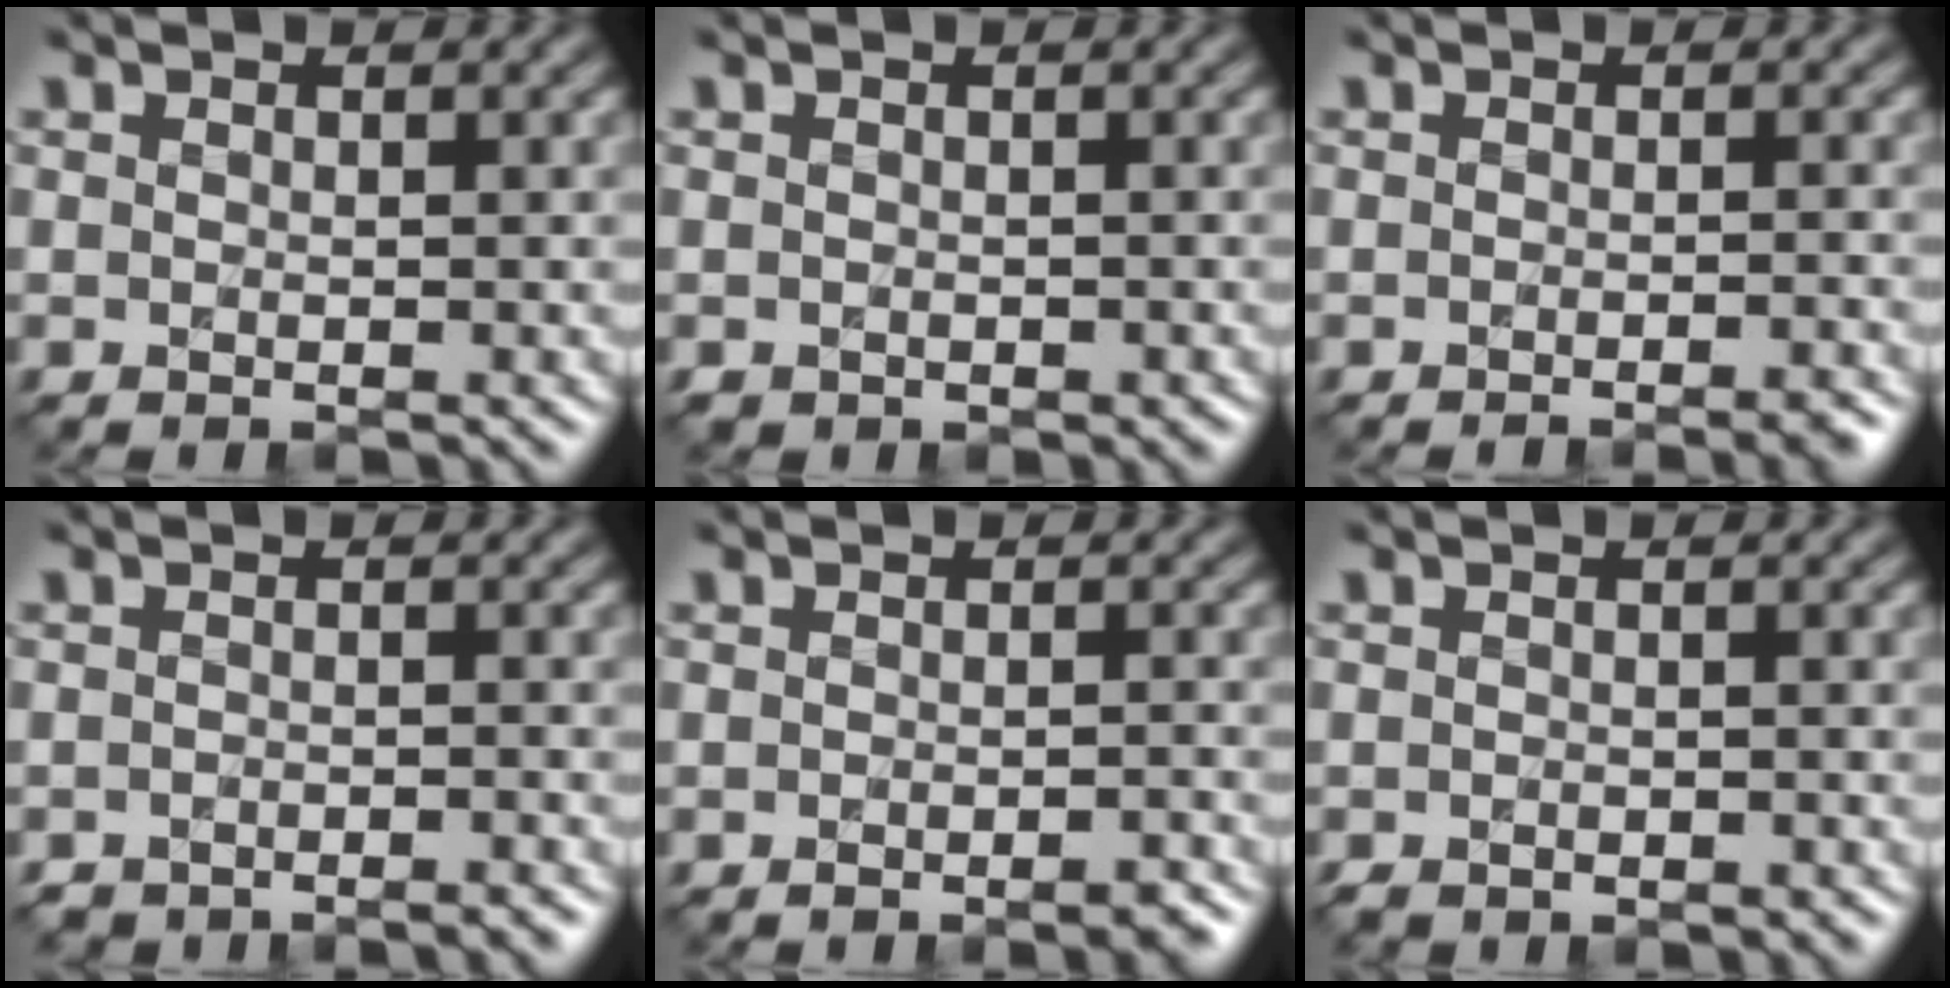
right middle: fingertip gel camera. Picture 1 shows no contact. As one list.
[{"total": 0.9, "force": [-0.5, 0.7, 0.4], "torque": [-0.007, -0.008, -0.008]}, {"total": 2.1, "force": [-1.6, 0.4, 1.3], "torque": [-0.005, 0.002, -0.025]}, {"total": 3.2, "force": [-3.1, 0.7, 0.3], "torque": [-0.002, 0.006, -0.037]}, {"total": 2.2, "force": [-1.6, 0.6, 1.4], "torque": [-0.016, 0.001, -0.020]}, {"total": 1.3, "force": [-1.0, 0.6, 0.5], "torque": [-0.009, -0.002, -0.018]}]